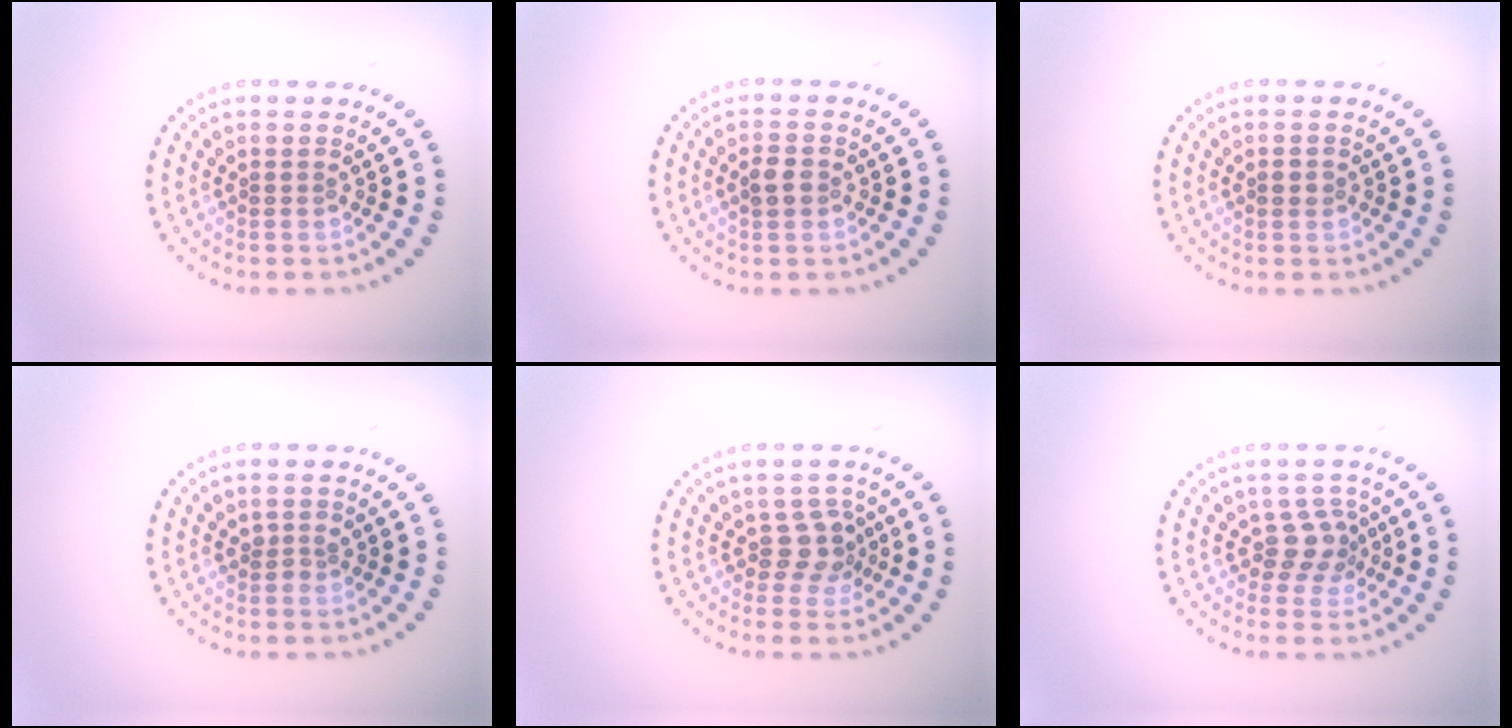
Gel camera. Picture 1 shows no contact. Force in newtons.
{"total": 2.0, "press": 2.0, "slide": 0.1}
{"total": 1.3, "press": 1.3, "slide": 0.1}
{"total": 0.6, "press": 0.6, "slide": 0.2}
{"total": 2.4, "press": 1.8, "slide": 1.5}
{"total": 2.5, "press": 1.9, "slide": 1.6}